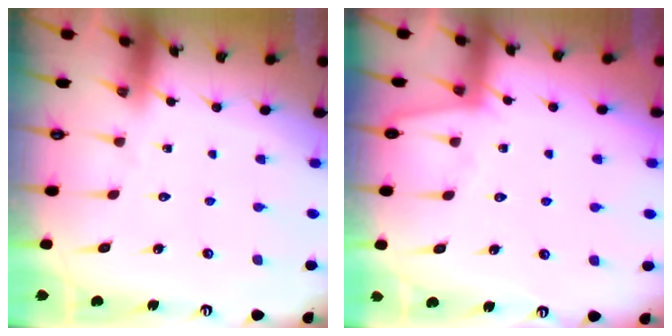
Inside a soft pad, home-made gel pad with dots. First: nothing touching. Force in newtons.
{"total": 1.6, "press": 1.5, "slide": 0.3}